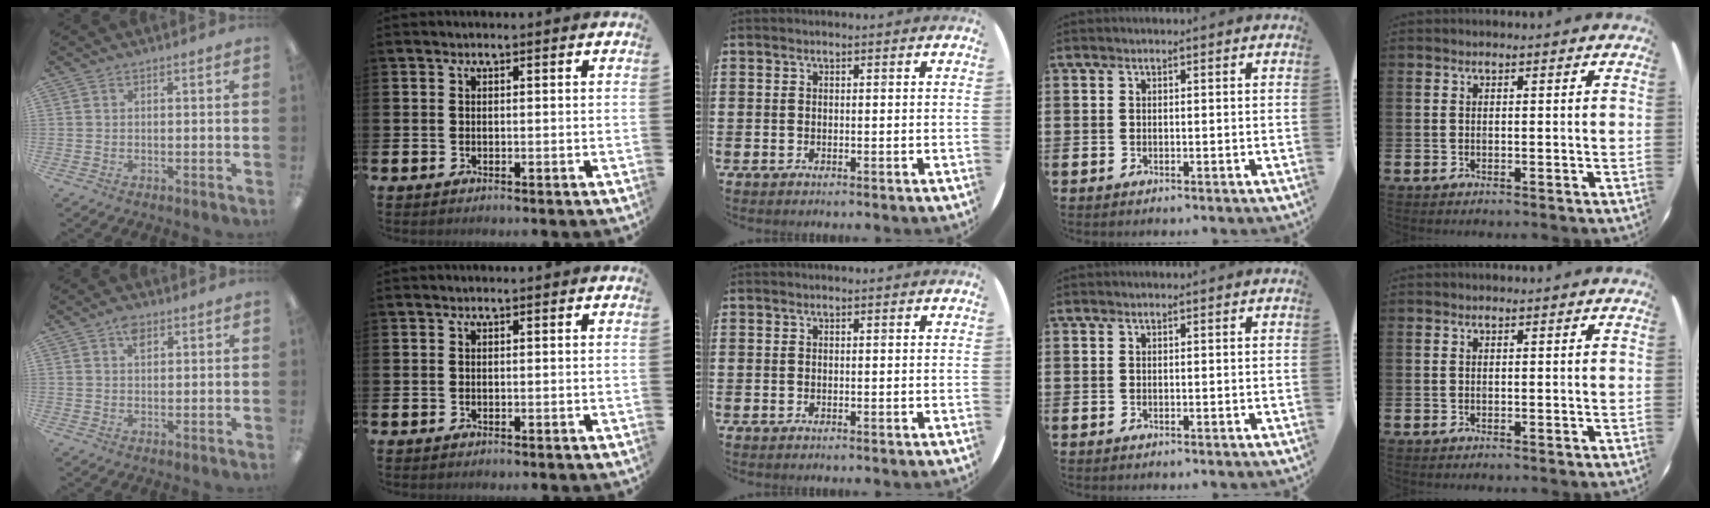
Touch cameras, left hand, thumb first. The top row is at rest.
{"thumb": {"total": 3.4, "force": [1.8, 1.9, 2.1], "torque": [-0.030, -0.003, 0.029]}}